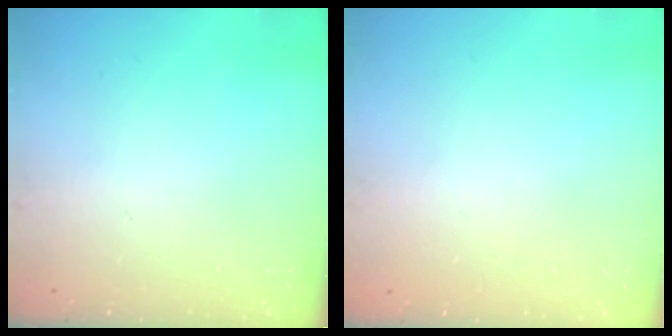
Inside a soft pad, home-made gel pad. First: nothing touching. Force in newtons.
{"total": 0.0}